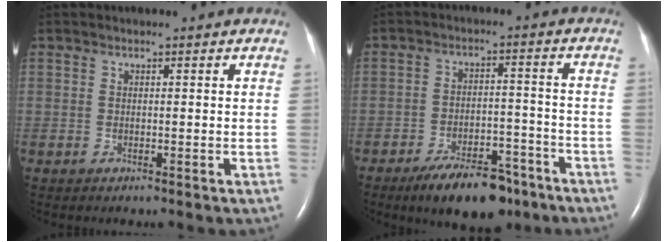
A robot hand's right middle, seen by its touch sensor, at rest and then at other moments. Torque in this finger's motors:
{"motor_torque": [1.10, -1.04, 0.18, 0.05]}